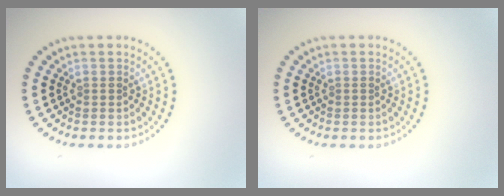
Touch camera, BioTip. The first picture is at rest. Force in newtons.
{"total": 0.0}